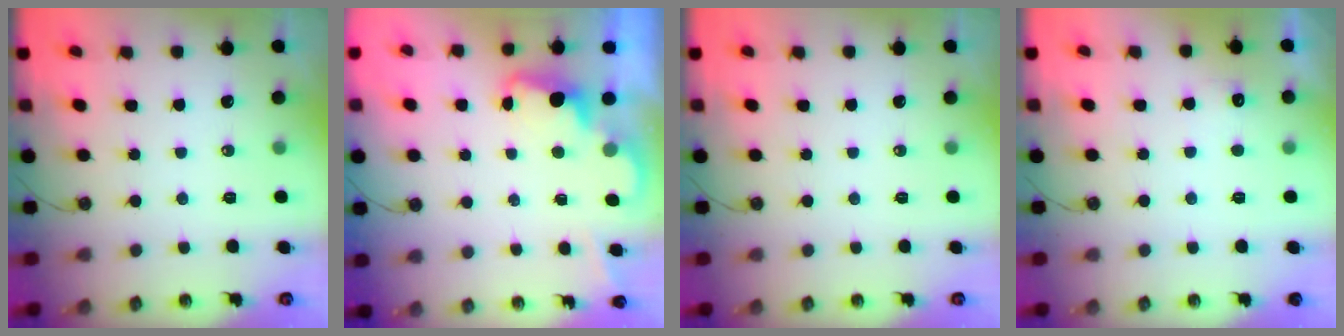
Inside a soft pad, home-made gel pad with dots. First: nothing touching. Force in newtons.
{"total": 2.4, "press": 2.3, "slide": 0.5}
{"total": 0.0}
{"total": 6.2, "press": 6.1, "slide": 1.3}